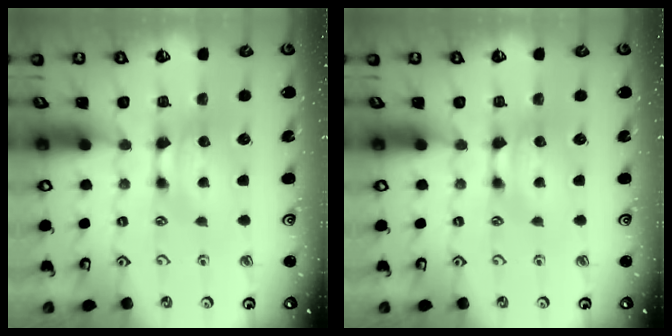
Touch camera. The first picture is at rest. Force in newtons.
{"total": 0.0}